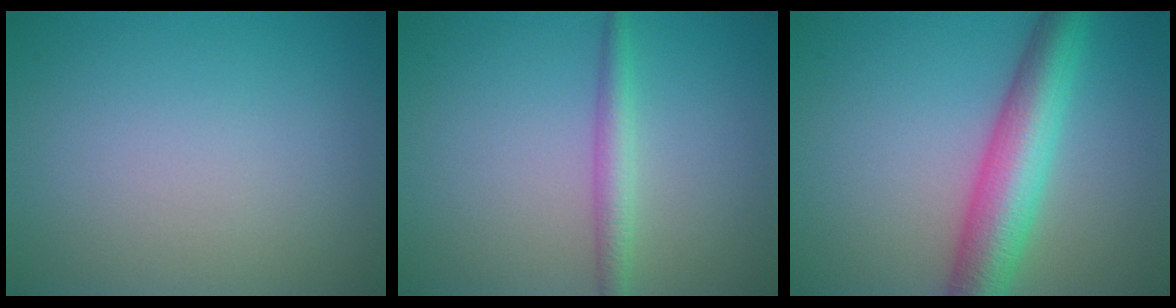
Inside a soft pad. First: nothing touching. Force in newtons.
{"total": 2.2, "press": 2.2, "slide": 0.0}
{"total": 7.1, "press": 7.1, "slide": 0.1}